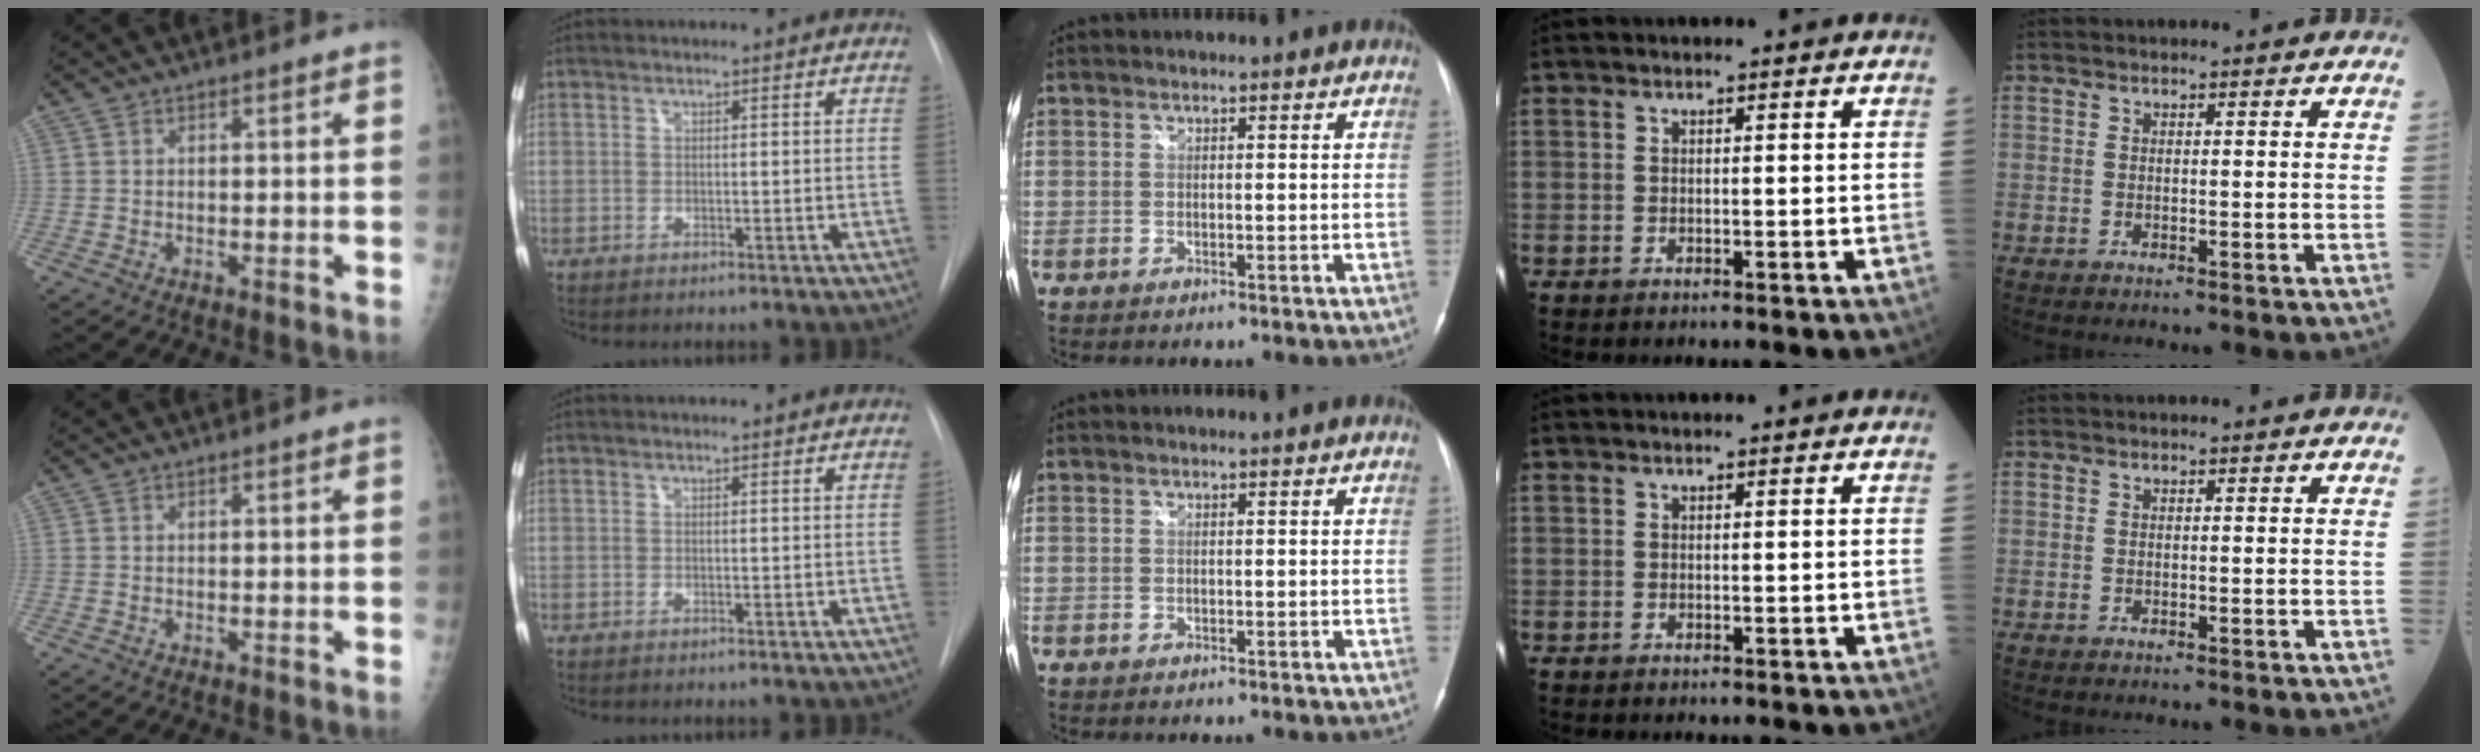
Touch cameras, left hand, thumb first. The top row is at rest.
{}